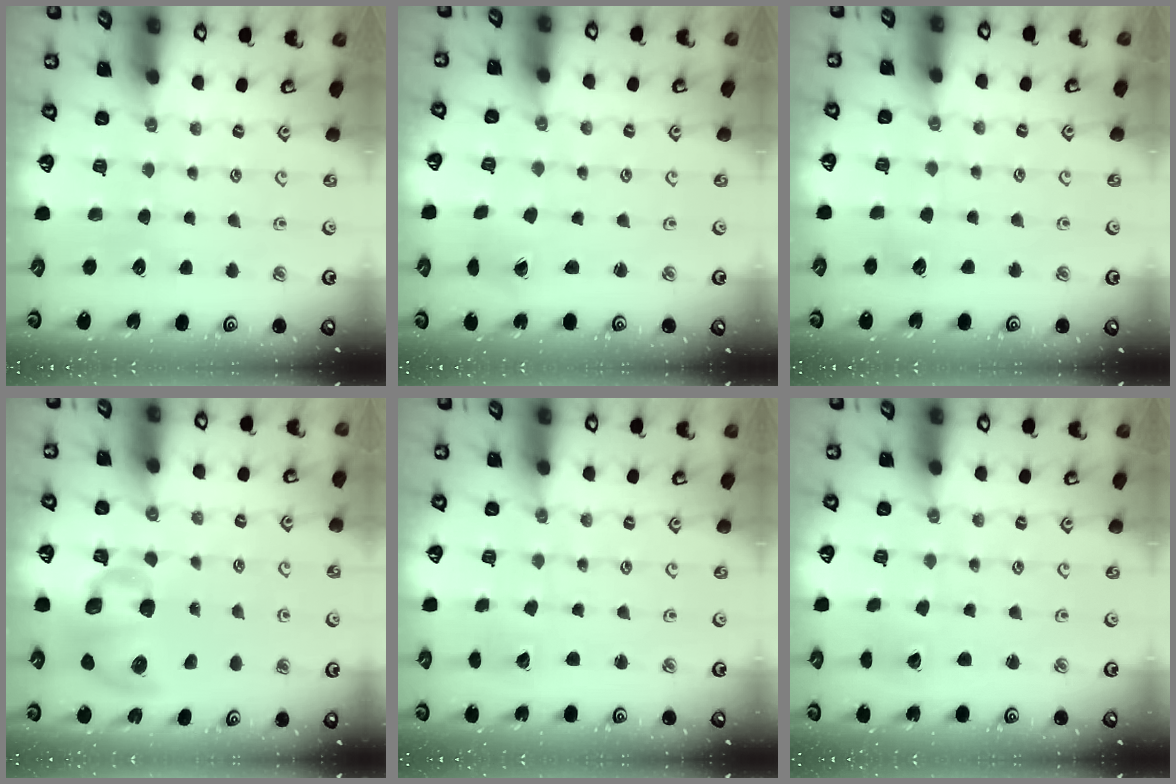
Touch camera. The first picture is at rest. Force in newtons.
{"total": 1.2, "press": 1.2, "slide": 0.2}
{"total": 2.9, "press": 2.9, "slide": 0.4}
{"total": 13.3, "press": 13.2, "slide": 2.0}
{"total": 2.9, "press": 2.9, "slide": 0.2}
{"total": 2.3, "press": 2.3, "slide": 0.1}